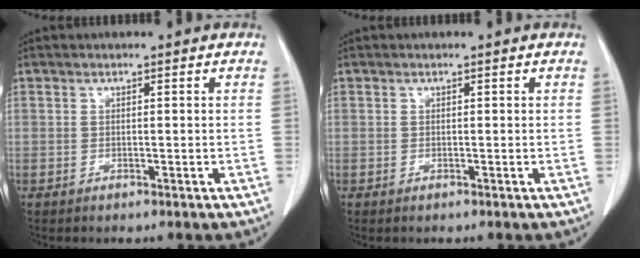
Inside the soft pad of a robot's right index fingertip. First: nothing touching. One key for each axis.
{"total": 0.0}